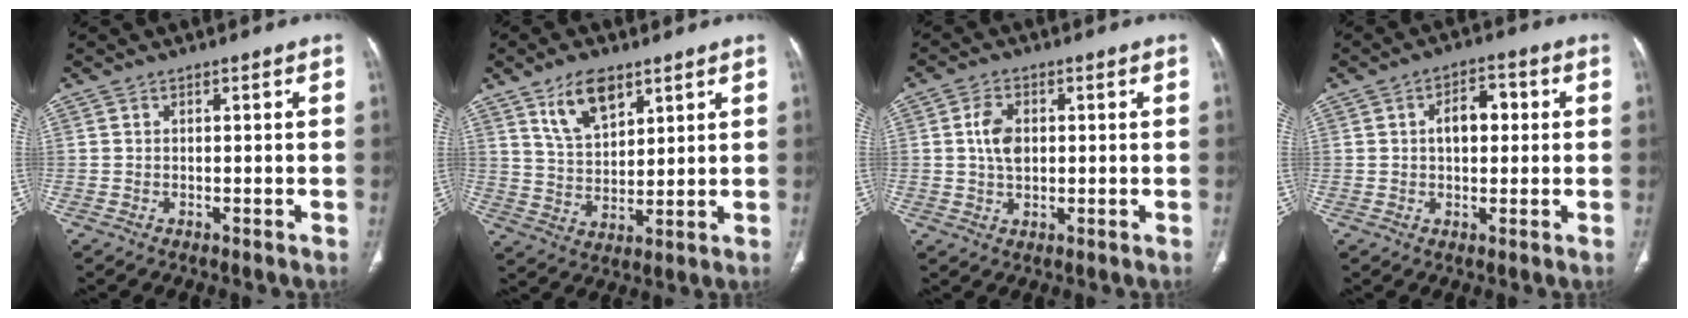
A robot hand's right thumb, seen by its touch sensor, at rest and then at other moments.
{"total": 9.5, "force": [5.8, 4.8, 5.9], "torque": [-0.090, -0.031, 0.114]}
{"total": 5.3, "force": [0.7, 3.4, 4.0], "torque": [-0.073, 0.000, 0.013]}
{"total": 6.4, "force": [0.9, 3.9, 5.0], "torque": [-0.064, 0.015, 0.010]}